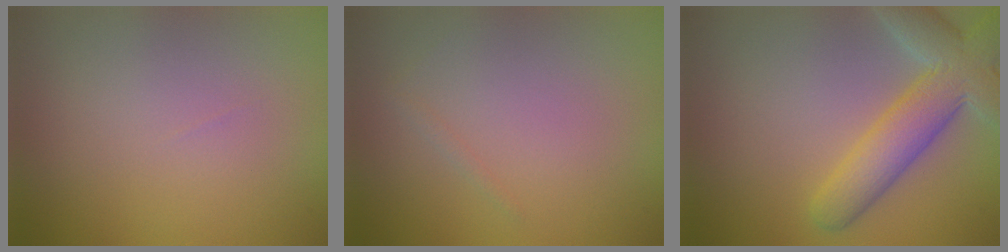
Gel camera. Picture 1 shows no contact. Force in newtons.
{"total": 0.5, "press": 0.5, "slide": 0.0}
{"total": 6.4, "press": 6.4, "slide": 0.4}